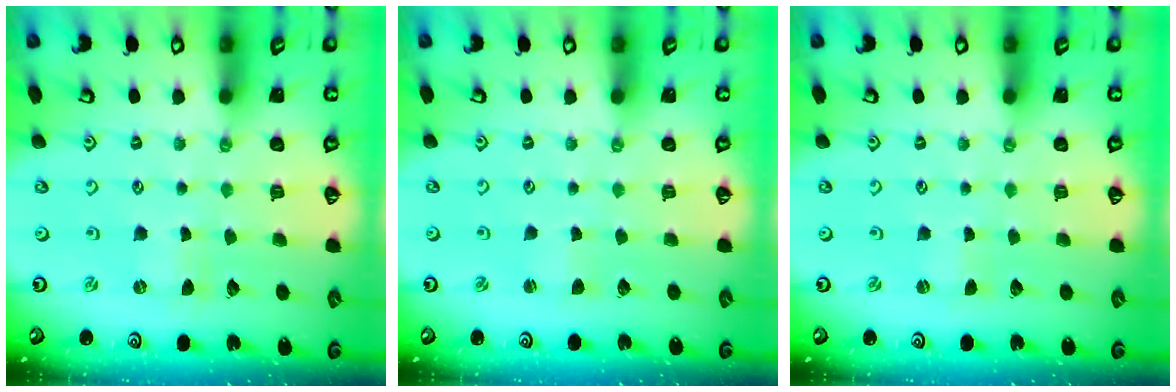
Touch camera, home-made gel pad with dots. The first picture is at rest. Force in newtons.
{"total": 1.6, "press": 1.6, "slide": 0.2}
{"total": 0.0}